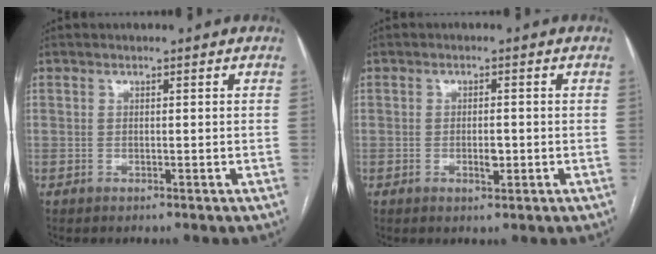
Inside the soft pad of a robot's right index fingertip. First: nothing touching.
{"total": 2.3, "force": [-0.5, 0.9, 2.1], "torque": [-0.036, 0.000, -0.006]}